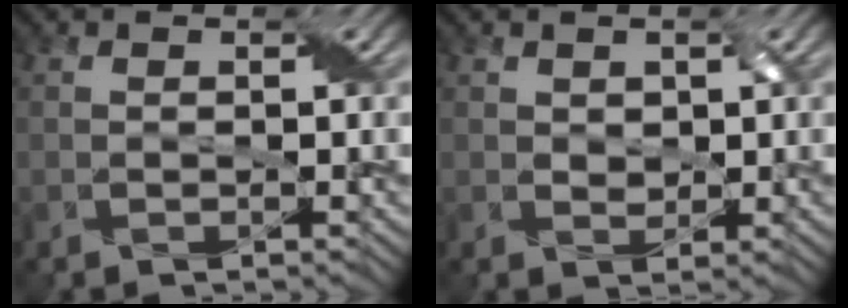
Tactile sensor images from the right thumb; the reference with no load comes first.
{"total": 1.4, "force": [0.7, 1.1, 0.4], "torque": [-0.013, -0.005, 0.015]}